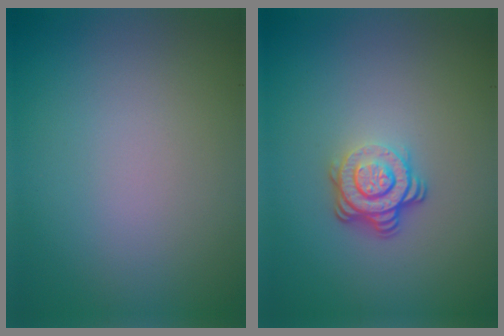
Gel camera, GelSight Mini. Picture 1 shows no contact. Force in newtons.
{"total": 3.9, "press": 2.7, "slide": 2.8}